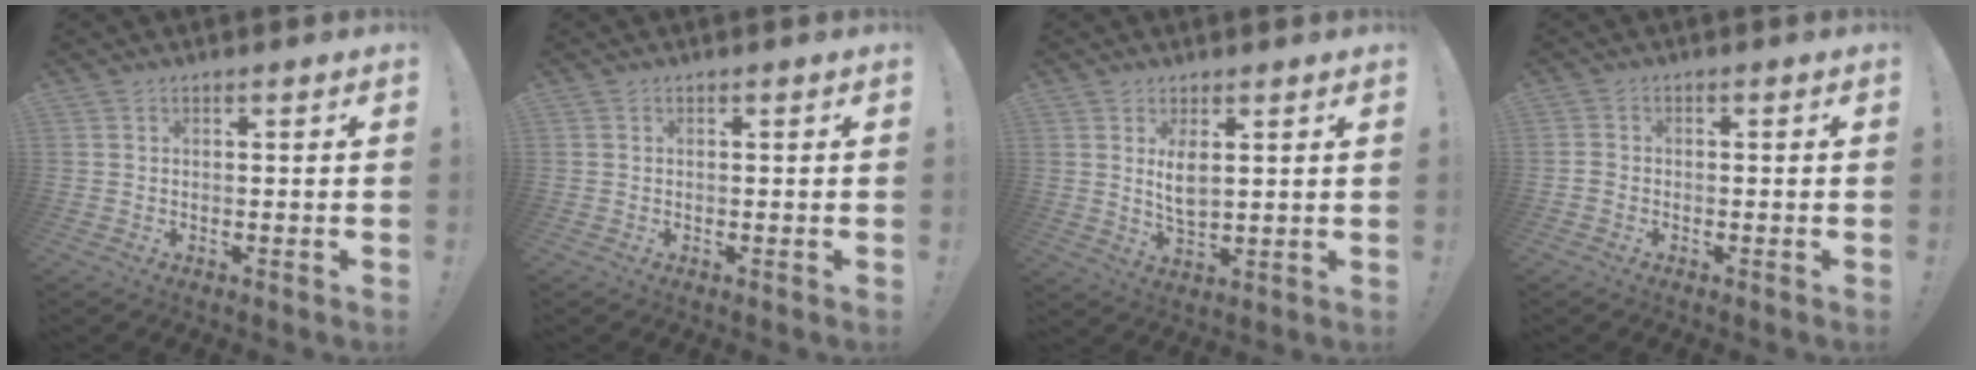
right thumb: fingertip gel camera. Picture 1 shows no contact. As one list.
[{"total": 0.0}, {"total": 5.6, "force": [2.2, 2.7, 4.4], "torque": [-0.073, -0.015, 0.034]}, {"total": 1.7, "force": [-1.0, 1.1, 0.7], "torque": [-0.011, 0.006, -0.017]}]